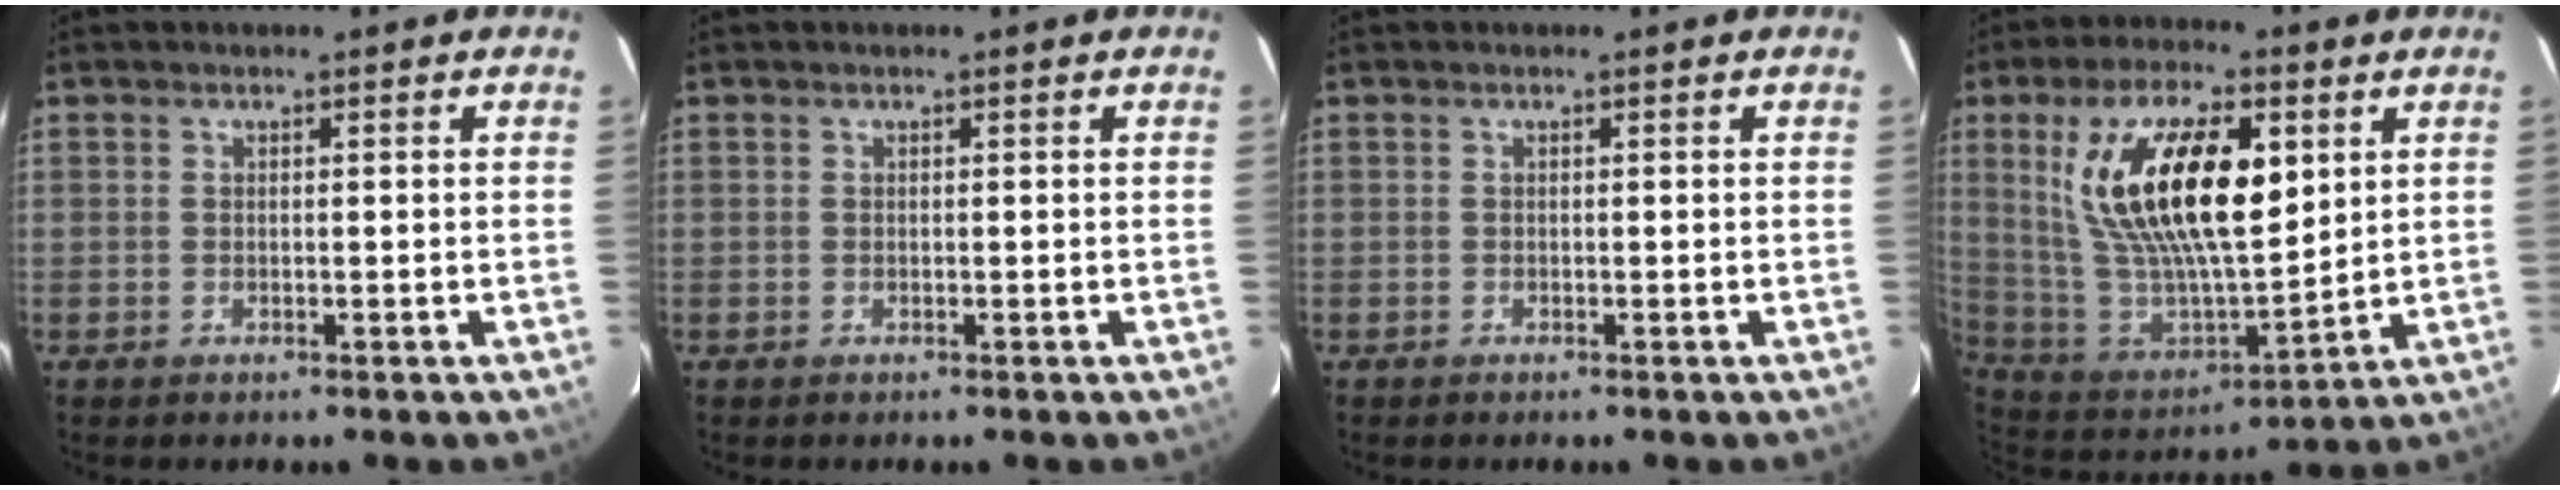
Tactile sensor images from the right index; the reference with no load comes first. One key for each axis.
{"total": 0.0}
{"total": 0.0}
{"total": 22.7, "fx": 7.4, "fy": 9.0, "fz": 19.4, "tx": -0.364, "ty": 0.007, "tz": 0.149}